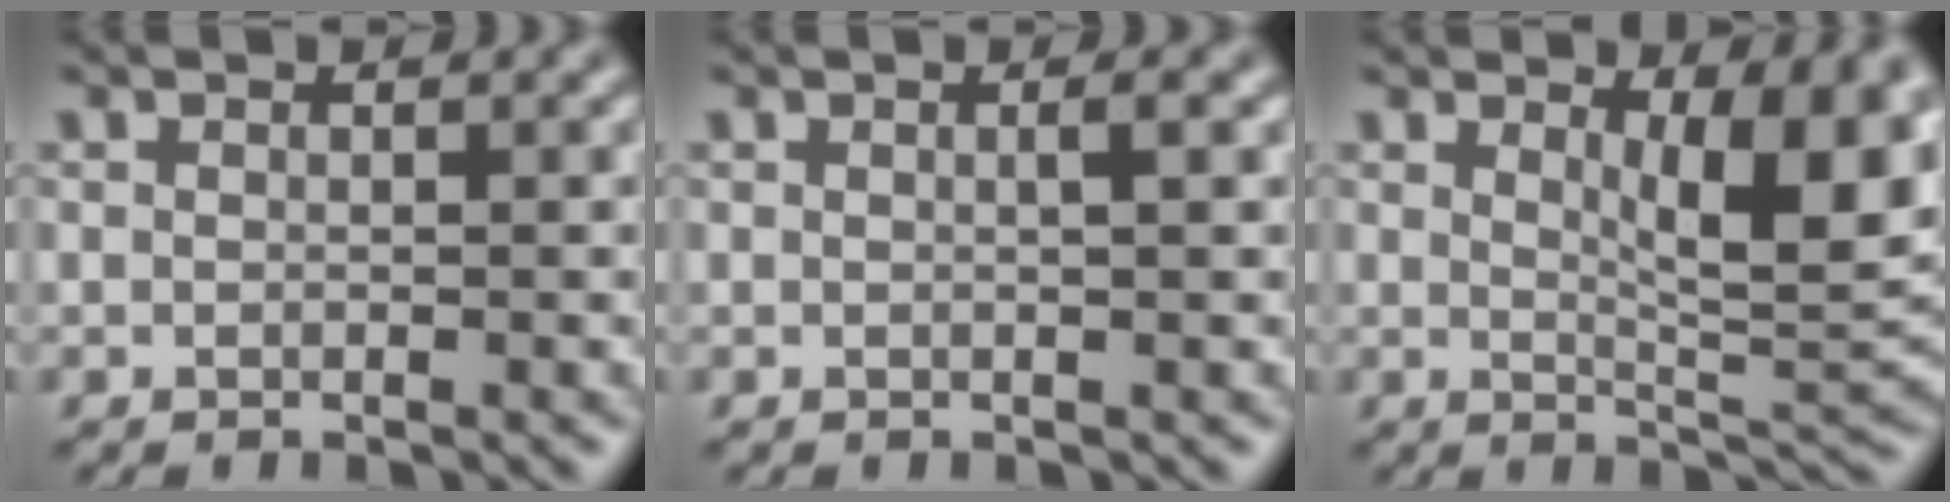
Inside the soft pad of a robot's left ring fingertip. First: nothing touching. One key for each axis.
{"total": 1.0, "fx": 0.2, "fy": 0.2, "fz": 0.9, "tx": -0.011, "ty": 0.005, "tz": 0.000}
{"total": 7.4, "fx": 2.5, "fy": 2.2, "fz": 6.6, "tx": -0.090, "ty": -0.011, "tz": 0.043}